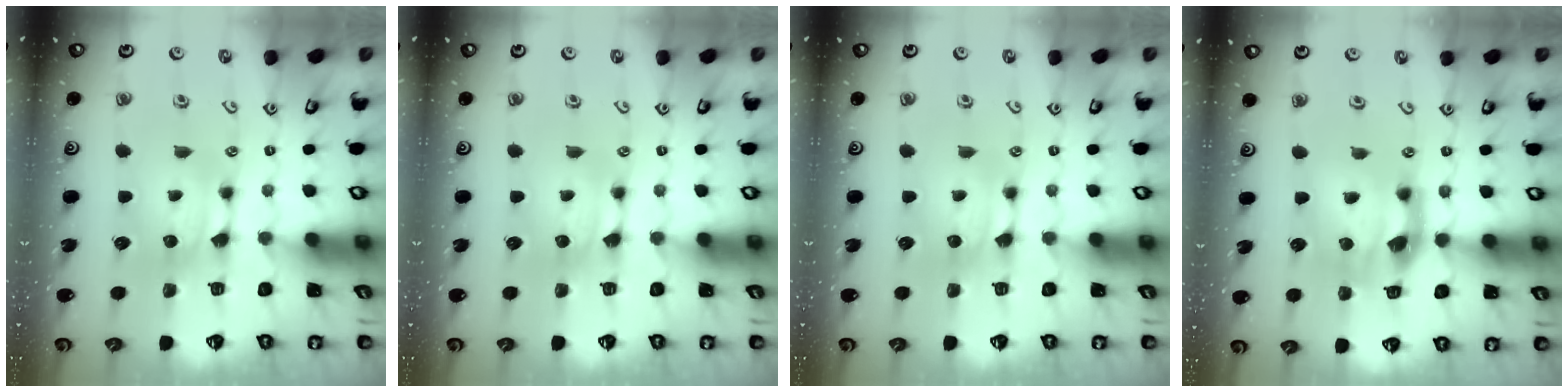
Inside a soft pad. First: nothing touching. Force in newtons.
{"total": 0.0}
{"total": 0.0}
{"total": 4.6, "press": 4.2, "slide": 2.1}